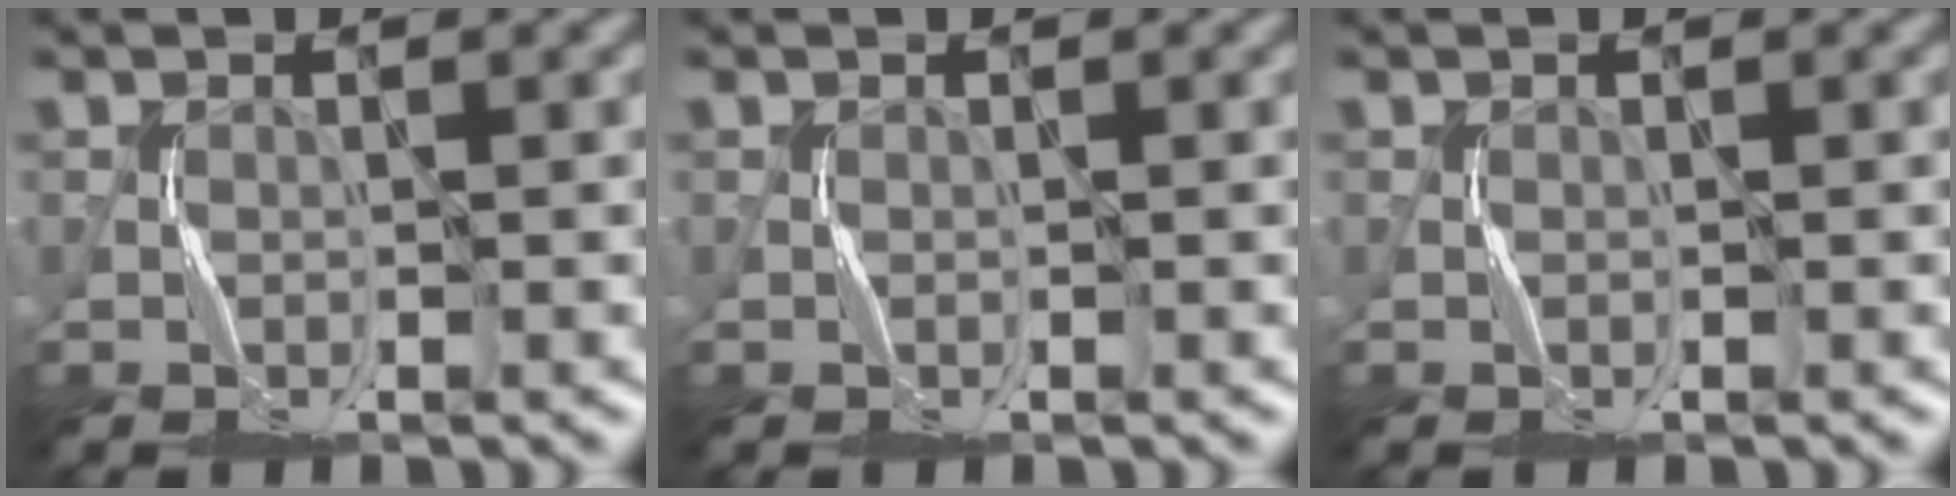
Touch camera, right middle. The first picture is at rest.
{"total": 0.0}
{"total": 0.0}